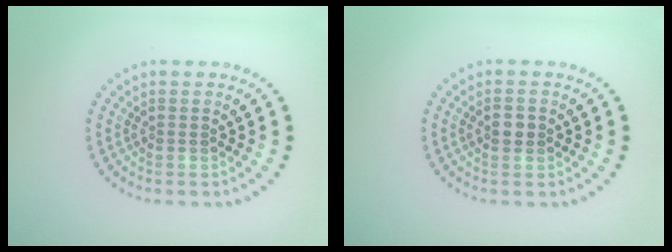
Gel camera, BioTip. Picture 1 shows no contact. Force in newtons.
{"total": 1.5, "press": 1.5, "slide": 0.3}